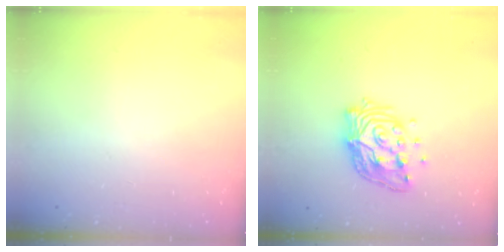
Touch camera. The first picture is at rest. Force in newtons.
{"total": 14.4, "press": 14.3, "slide": 1.0}